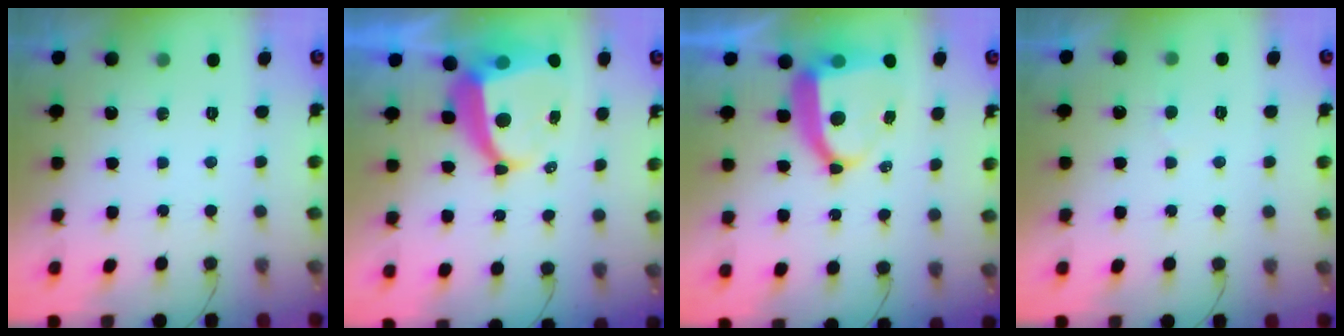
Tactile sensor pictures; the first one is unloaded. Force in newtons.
{"total": 8.7, "press": 8.6, "slide": 1.0}
{"total": 9.9, "press": 9.8, "slide": 1.3}
{"total": 3.0, "press": 3.0, "slide": 0.2}